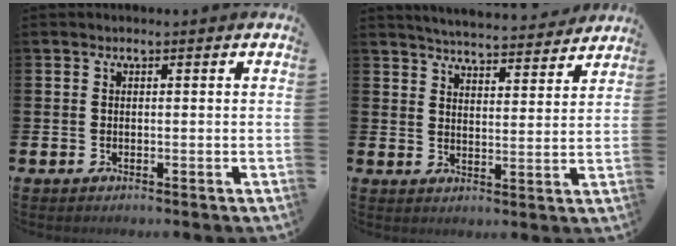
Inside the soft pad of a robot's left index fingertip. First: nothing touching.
{"total": 5.4, "force": [5.4, 0.3, 0.5], "torque": [-0.022, -0.042, 0.094]}